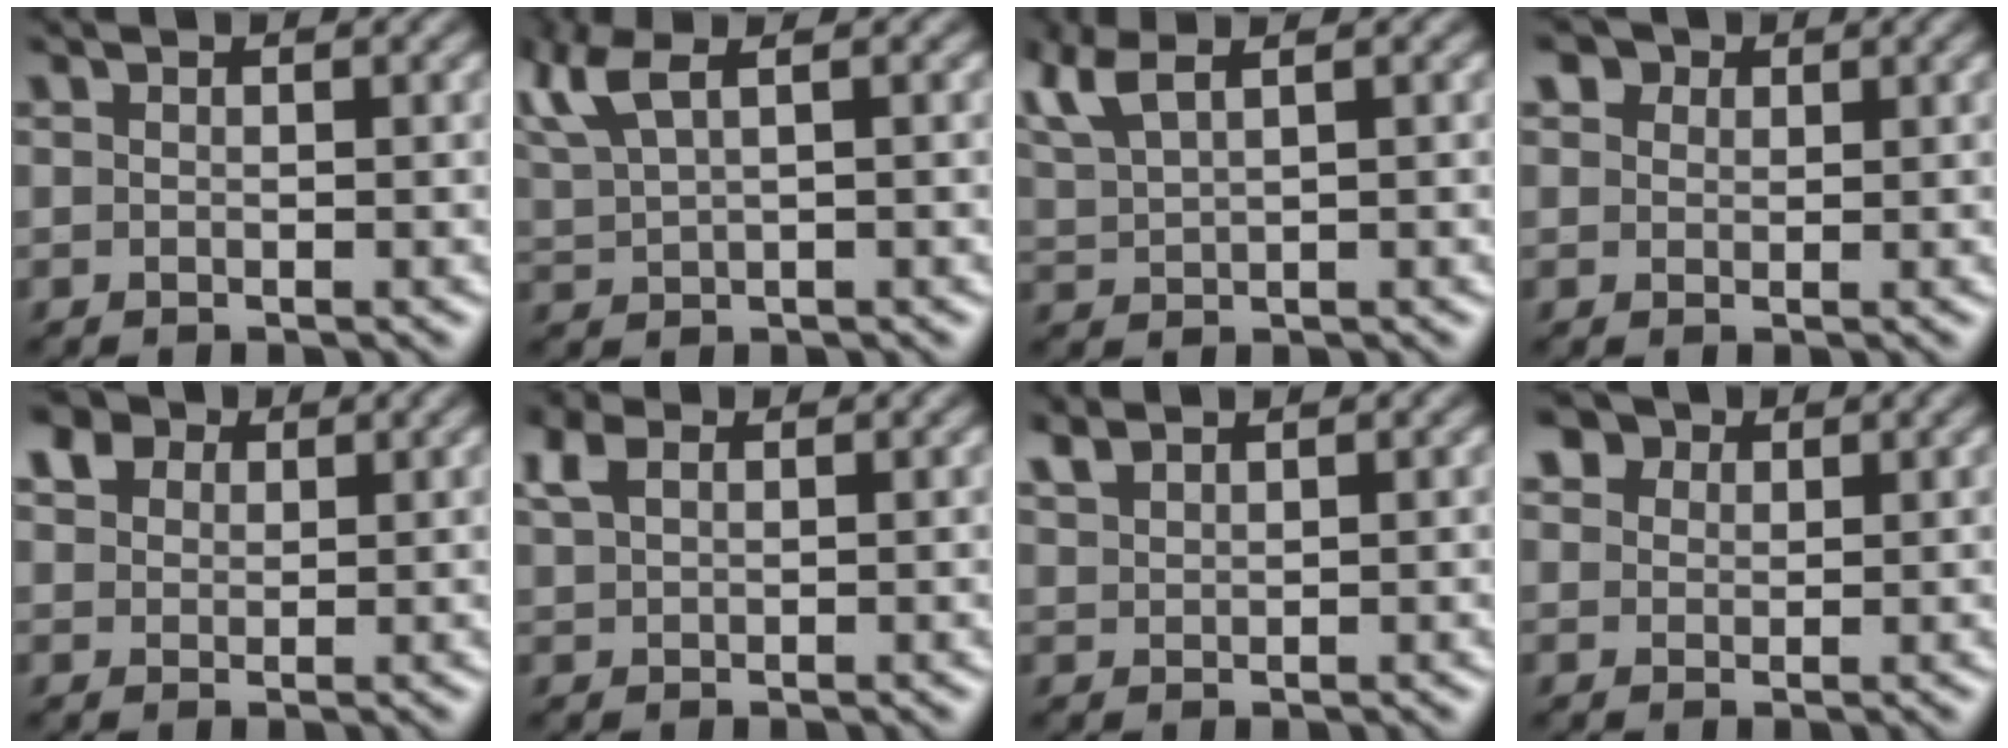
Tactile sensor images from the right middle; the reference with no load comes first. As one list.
[{"total": 6.3, "force": [3.5, 2.6, 4.5], "torque": [-0.116, 0.029, 0.059]}, {"total": 5.5, "force": [3.4, 2.2, 3.8], "torque": [-0.101, 0.028, 0.055]}, {"total": 3.0, "force": [2.1, 1.9, 1.0], "torque": [-0.025, -0.002, 0.031]}, {"total": 4.5, "force": [3.2, 2.7, 1.8], "torque": [-0.048, 0.008, 0.047]}, {"total": 2.7, "force": [1.5, 1.5, 1.7], "torque": [-0.046, 0.008, 0.032]}, {"total": 1.6, "force": [1.5, 0.4, 0.4], "torque": [-0.011, 0.003, 0.034]}, {"total": 4.0, "force": [2.9, 2.4, 1.4], "torque": [-0.036, 0.003, 0.046]}]